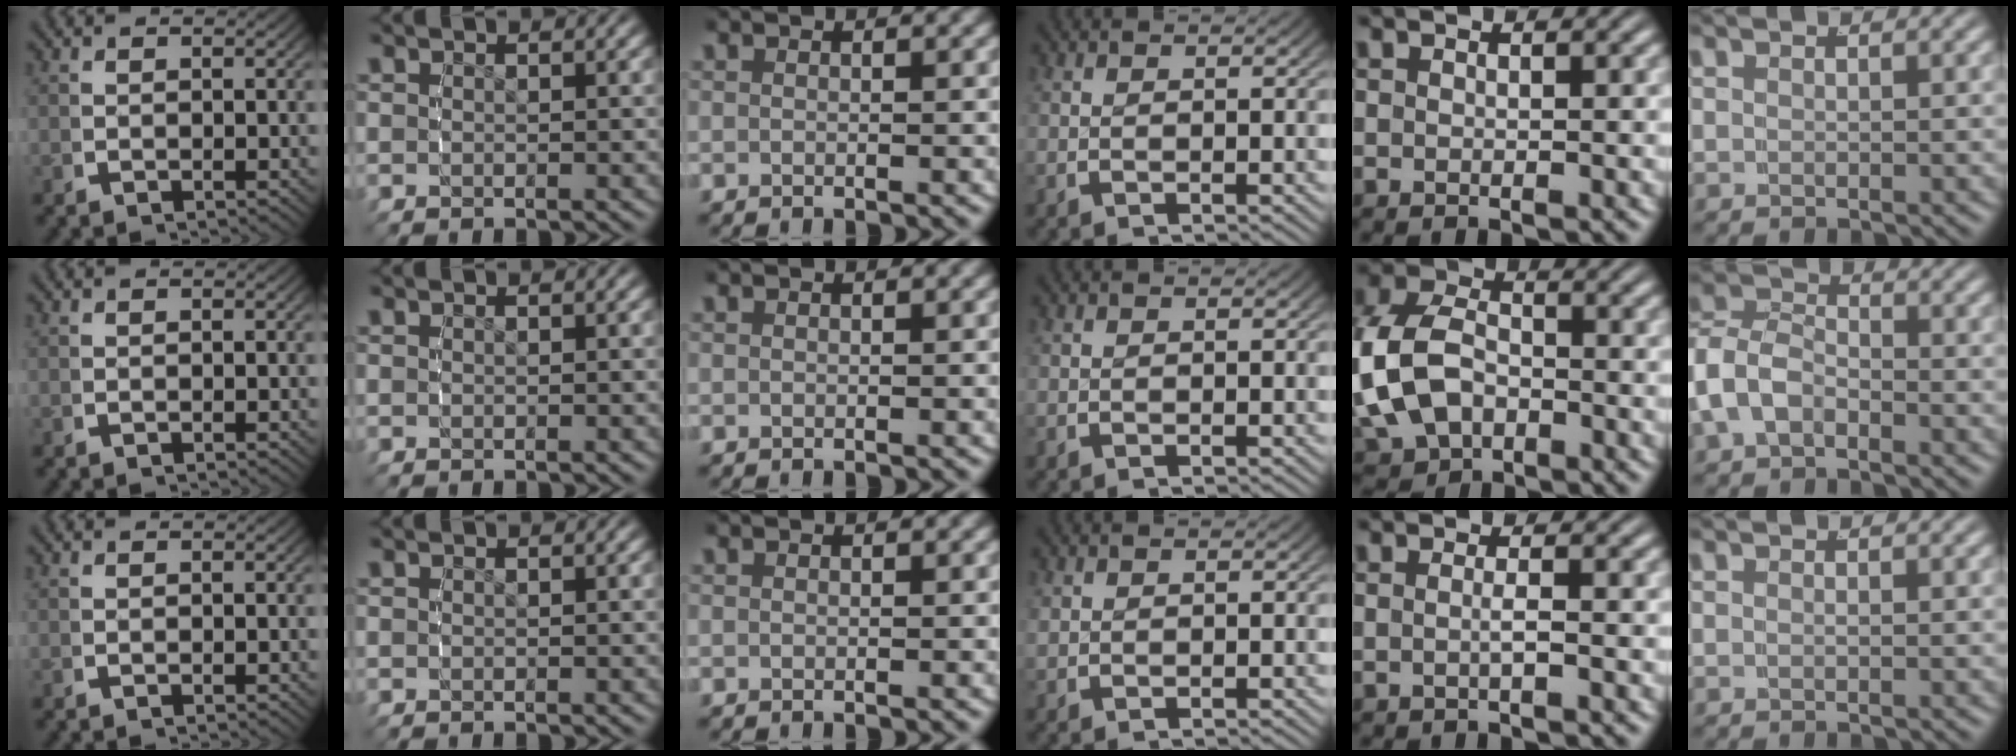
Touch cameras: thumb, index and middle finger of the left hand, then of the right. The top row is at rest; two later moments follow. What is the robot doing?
{"motion": "grasp_and_lifting", "object": "small bumper sticker"}